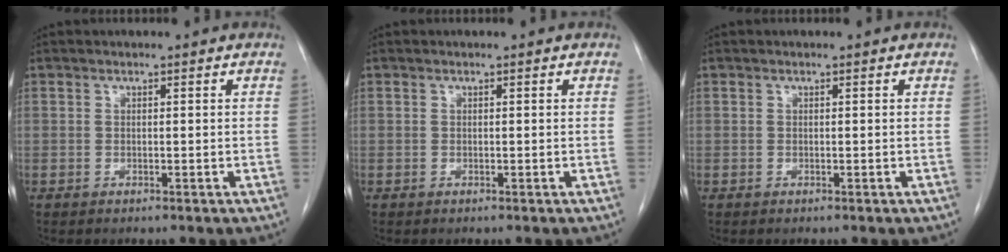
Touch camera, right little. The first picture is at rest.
{"total": 0.0}
{"total": 0.0}